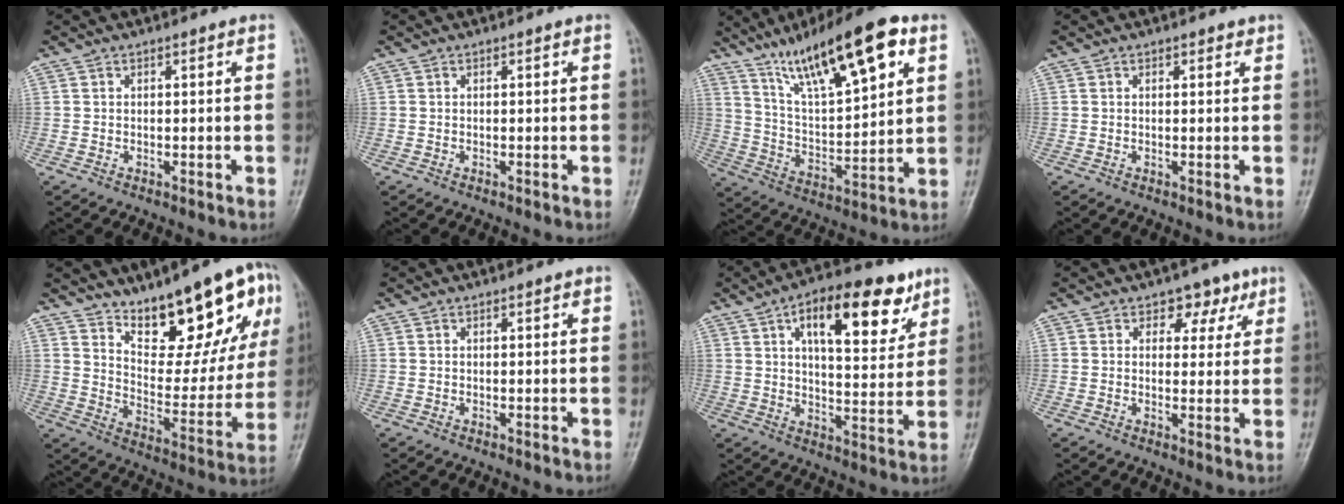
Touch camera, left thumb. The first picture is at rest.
{"total": 0.0}
{"total": 20.6, "force": [11.4, 6.0, 16.0], "torque": [-0.234, -0.032, 0.203]}
{"total": 1.0, "force": [0.7, 0.6, 0.4], "torque": [0.003, -0.003, 0.005]}
{"total": 19.6, "force": [11.9, 7.3, 13.7], "torque": [-0.137, -0.072, 0.189]}
{"total": 0.7, "force": [0.3, 0.3, 0.5], "torque": [-0.004, 0.001, 0.003]}
{"total": 17.0, "force": [8.4, 7.6, 12.7], "torque": [-0.143, -0.025, 0.125]}
{"total": 5.2, "force": [3.0, 3.7, 2.2], "torque": [0.007, -0.010, 0.036]}